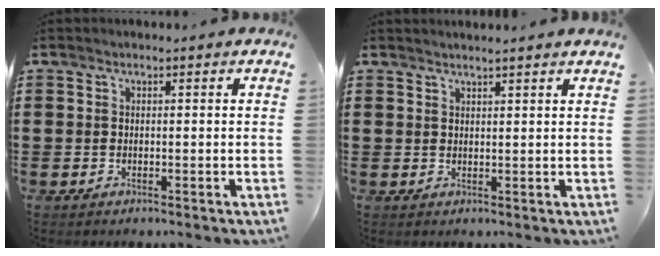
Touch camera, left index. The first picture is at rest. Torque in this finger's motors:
{"motor_torque": [1.02, -1.12, 0.09, 0.03]}